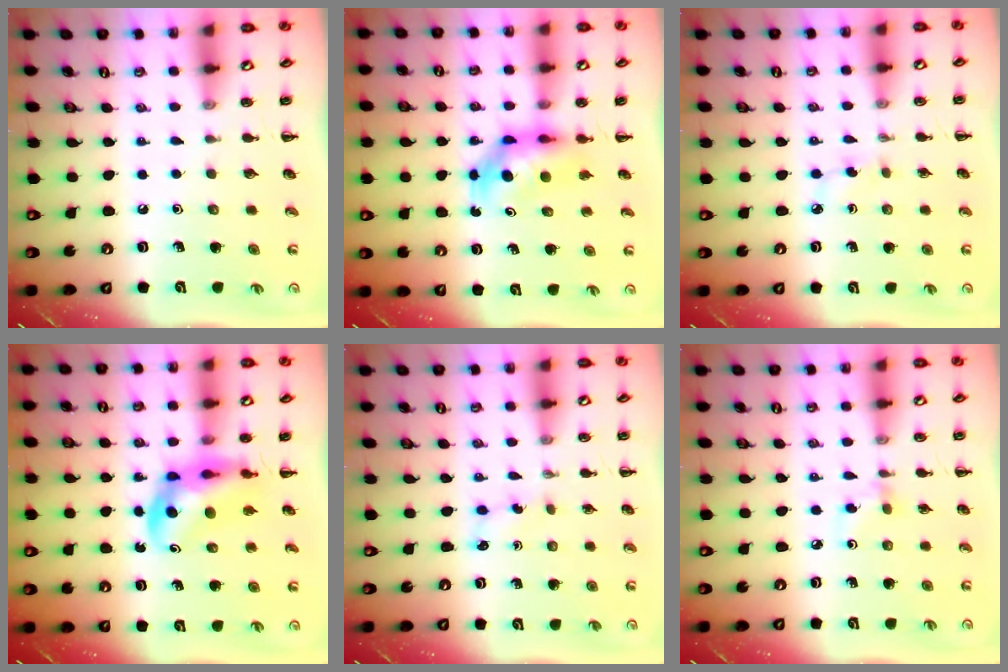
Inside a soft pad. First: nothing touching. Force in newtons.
{"total": 5.7, "press": 5.6, "slide": 0.8}
{"total": 2.9, "press": 2.7, "slide": 1.1}
{"total": 8.5, "press": 8.1, "slide": 2.6}
{"total": 3.2, "press": 3.0, "slide": 1.0}
{"total": 2.5, "press": 2.4, "slide": 0.9}